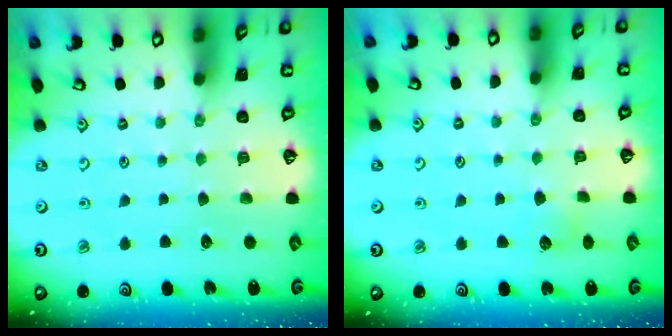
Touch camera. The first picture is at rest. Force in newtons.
{"total": 4.3, "press": 4.3, "slide": 0.5}